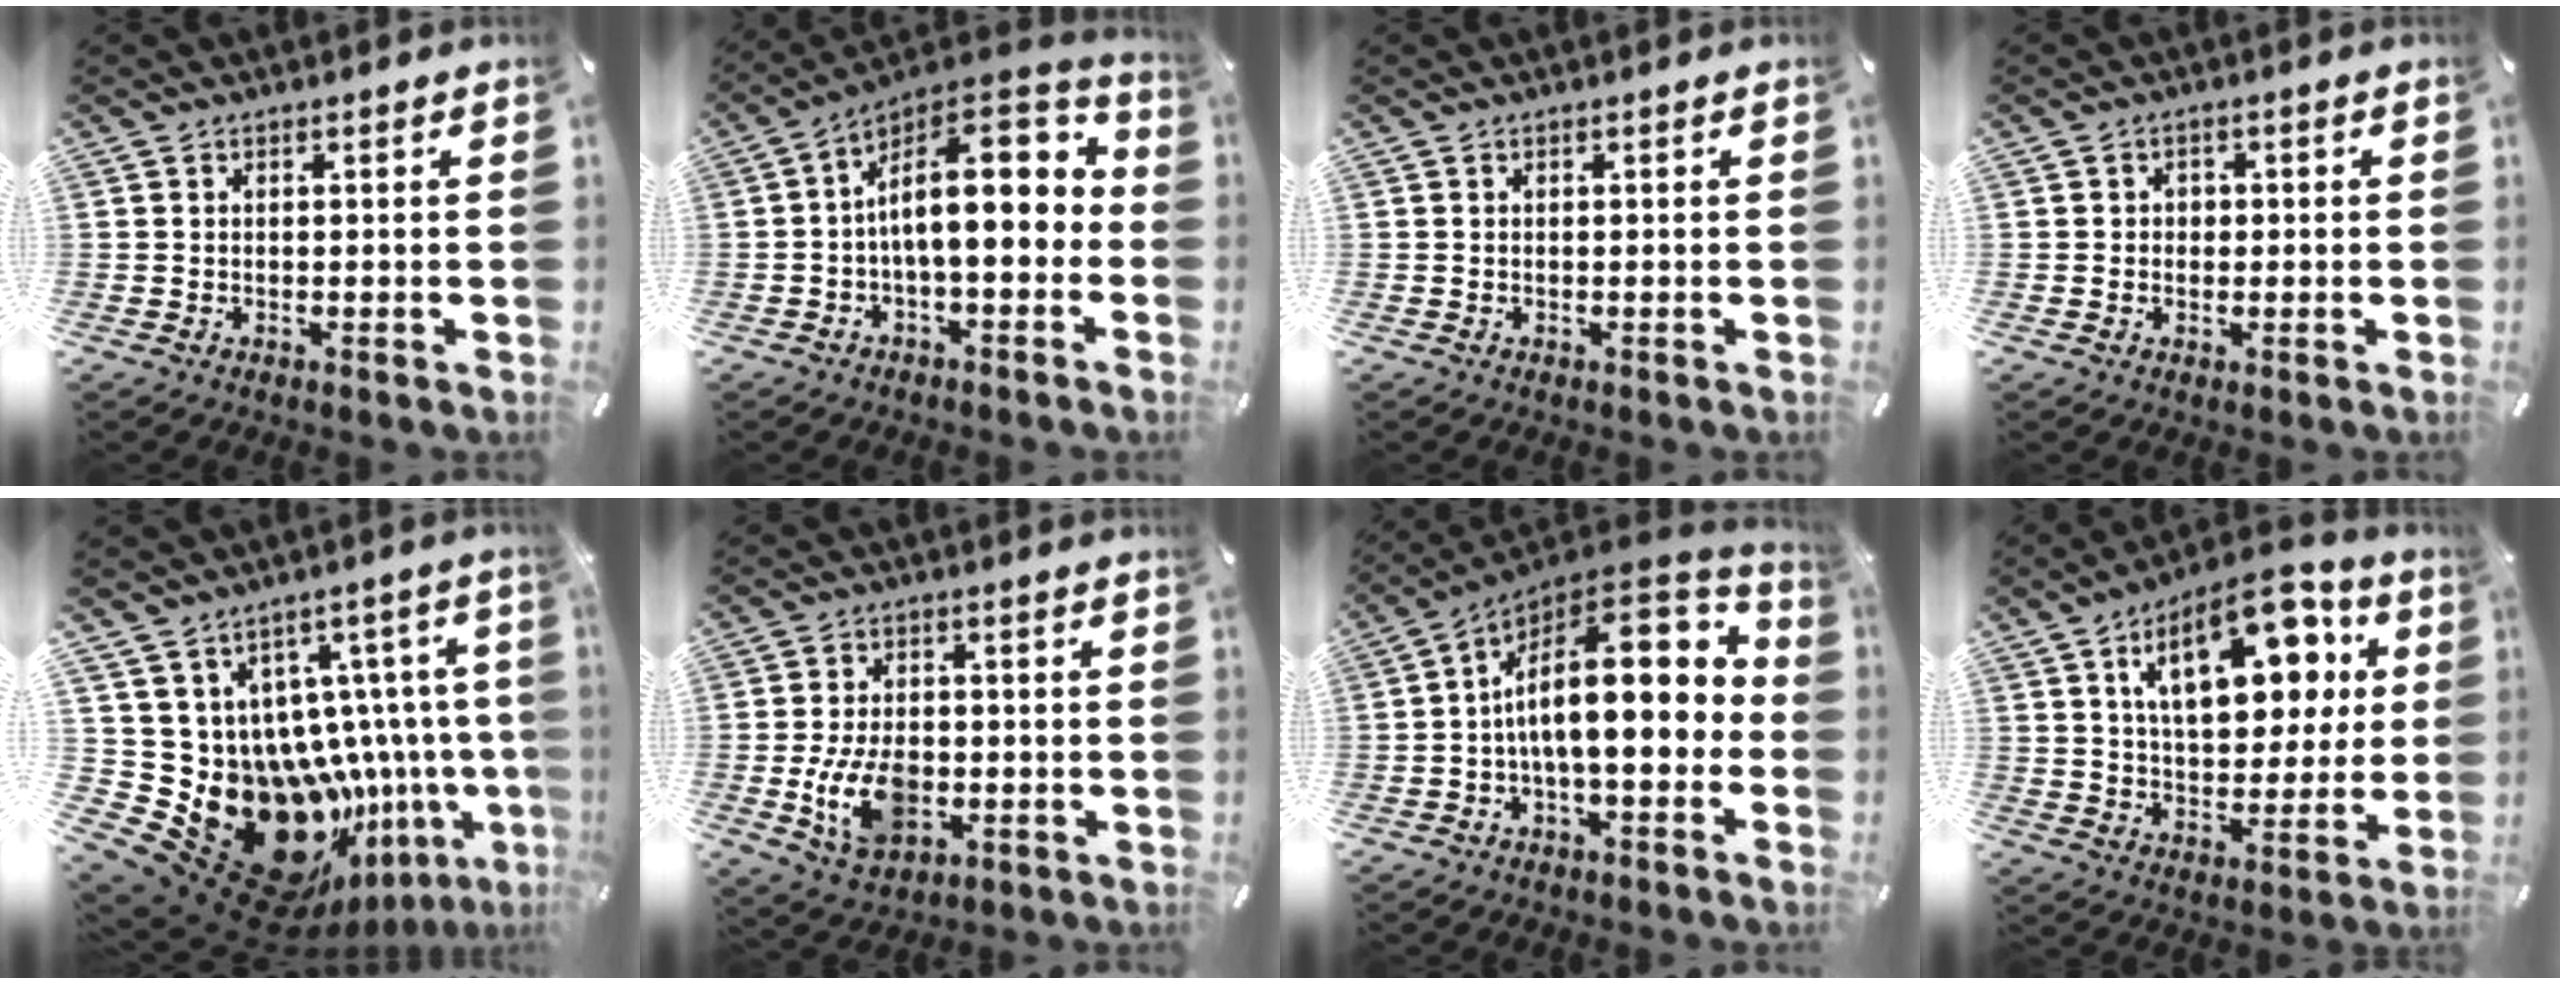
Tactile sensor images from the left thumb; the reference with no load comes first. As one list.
[{"total": 16.3, "force": [1.6, 7.2, 14.5], "torque": [-0.221, -0.026, 0.024]}, {"total": 0.0}, {"total": 2.1, "force": [-0.5, 1.9, 0.7], "torque": [-0.007, 0.005, -0.014]}, {"total": 27.7, "force": [-12.0, 18.9, 16.3], "torque": [-0.219, -0.009, -0.121]}, {"total": 11.7, "force": [-2.6, 7.8, 8.4], "torque": [-0.162, 0.001, -0.044]}, {"total": 19.1, "force": [1.4, 8.1, 17.2], "torque": [-0.282, -0.026, 0.023]}, {"total": 20.0, "force": [8.5, 10.6, 14.7], "torque": [-0.223, -0.024, 0.142]}]